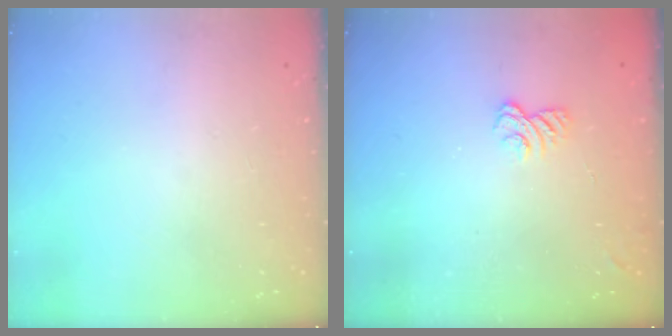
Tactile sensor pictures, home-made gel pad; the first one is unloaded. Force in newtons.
{"total": 2.3, "press": 1.9, "slide": 1.2}